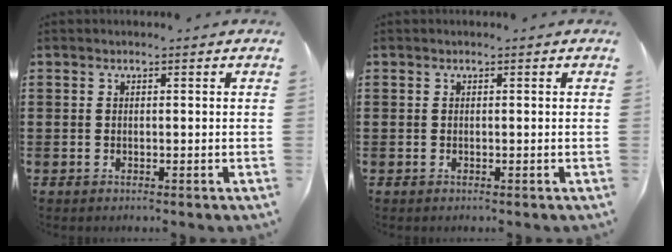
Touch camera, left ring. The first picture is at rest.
{"total": 0.0}